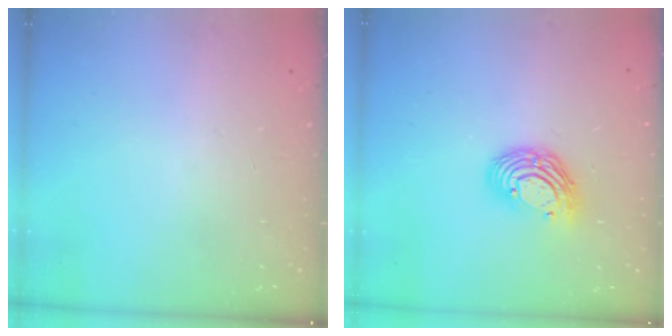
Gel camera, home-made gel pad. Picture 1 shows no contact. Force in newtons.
{"total": 10.9, "press": 10.9, "slide": 0.8}